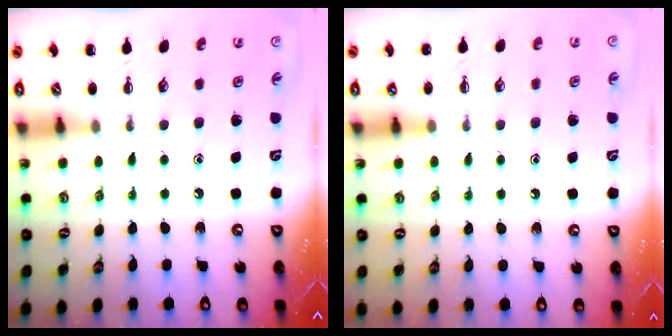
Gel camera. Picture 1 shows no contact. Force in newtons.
{"total": 3.9, "press": 3.7, "slide": 1.2}